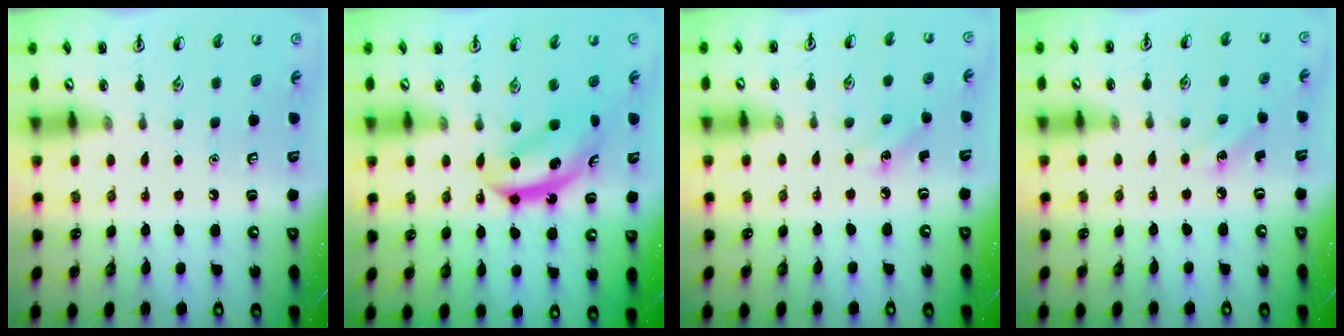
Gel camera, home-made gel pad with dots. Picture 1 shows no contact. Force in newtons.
{"total": 5.9, "press": 5.8, "slide": 0.8}
{"total": 2.3, "press": 2.2, "slide": 0.8}
{"total": 1.9, "press": 1.7, "slide": 0.7}